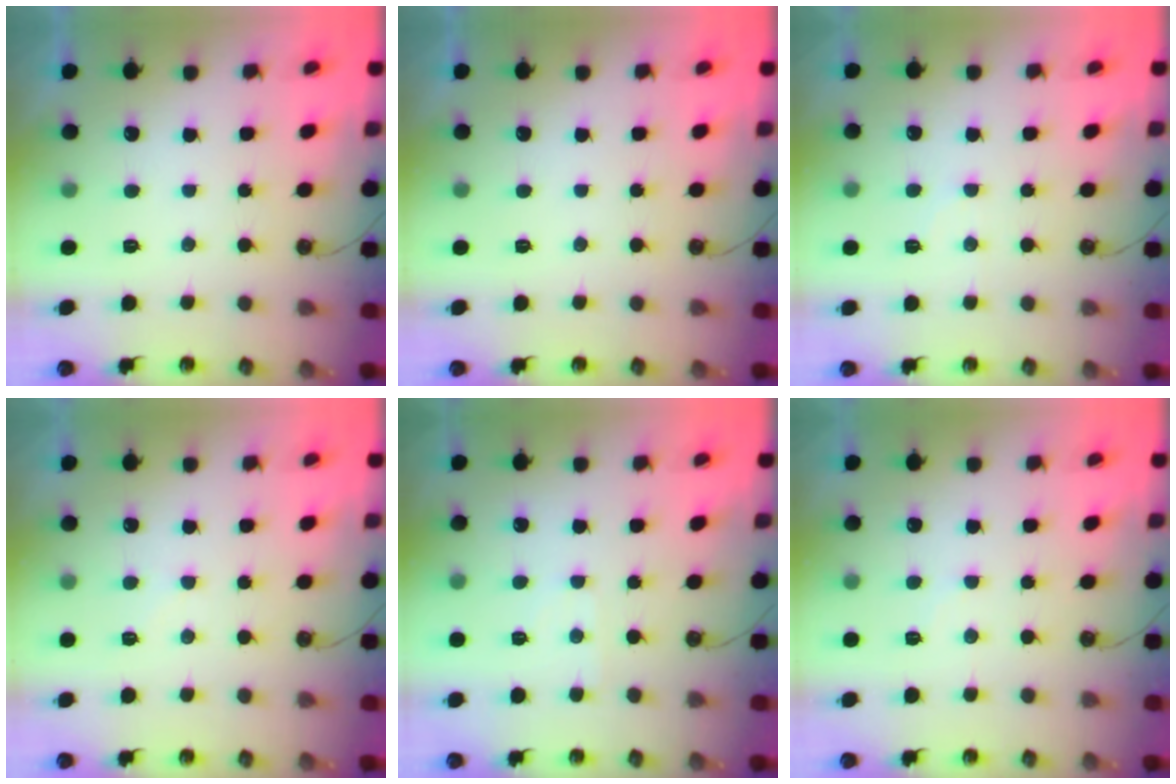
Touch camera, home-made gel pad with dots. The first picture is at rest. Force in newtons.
{"total": 0.0}
{"total": 5.1, "press": 5.1, "slide": 0.7}
{"total": 6.8, "press": 6.8, "slide": 0.7}
{"total": 3.3, "press": 3.2, "slide": 0.5}
{"total": 5.2, "press": 5.2, "slide": 0.7}